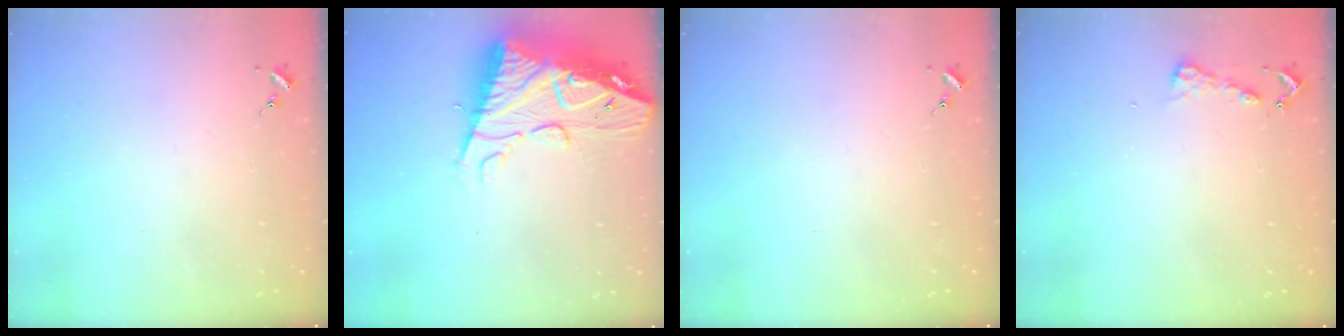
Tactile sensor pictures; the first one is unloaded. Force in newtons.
{"total": 17.9, "press": 17.8, "slide": 1.7}
{"total": 0.0}
{"total": 4.6, "press": 4.6, "slide": 0.4}